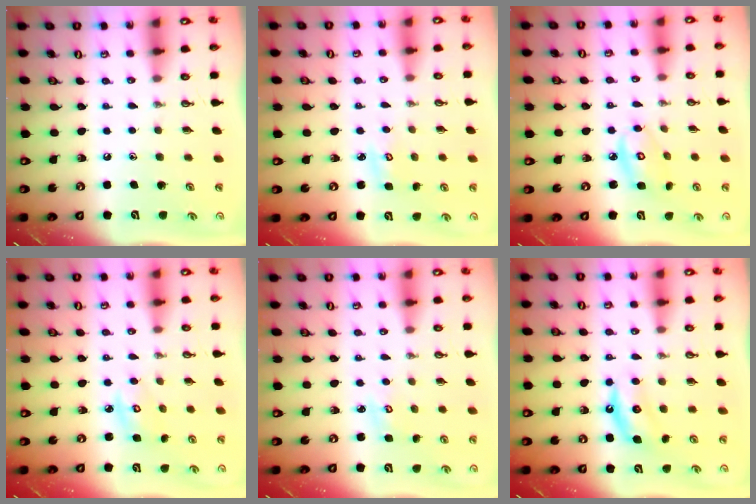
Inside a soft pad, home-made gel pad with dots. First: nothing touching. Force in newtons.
{"total": 2.5, "press": 2.5, "slide": 0.2}
{"total": 6.9, "press": 6.9, "slide": 0.2}
{"total": 3.7, "press": 3.7, "slide": 0.2}
{"total": 2.6, "press": 2.6, "slide": 0.3}
{"total": 5.7, "press": 5.6, "slide": 0.4}